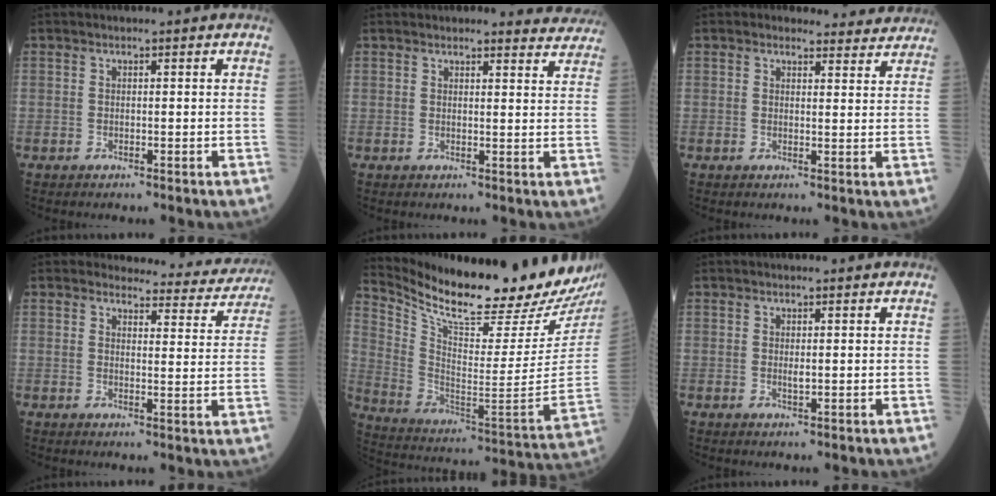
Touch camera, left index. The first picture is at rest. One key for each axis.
{"total": 6.9, "fx": 6.8, "fy": 1.0, "fz": 0.4, "tx": 0.015, "ty": -0.014, "tz": 0.051}
{"total": 5.6, "fx": 5.4, "fy": 1.6, "fz": -0.1, "tx": 0.014, "ty": -0.003, "tz": 0.042}
{"total": 12.1, "fx": 11.8, "fy": 2.7, "fz": 0.8, "tx": 0.021, "ty": -0.046, "tz": 0.109}
{"total": 27.0, "fx": 23.4, "fy": 3.0, "fz": 13.2, "tx": -0.241, "ty": -0.089, "tz": 0.343}
{"total": 1.1, "fx": 0.5, "fy": 0.2, "fz": 1.0, "tx": -0.024, "ty": 0.001, "tz": 0.009}